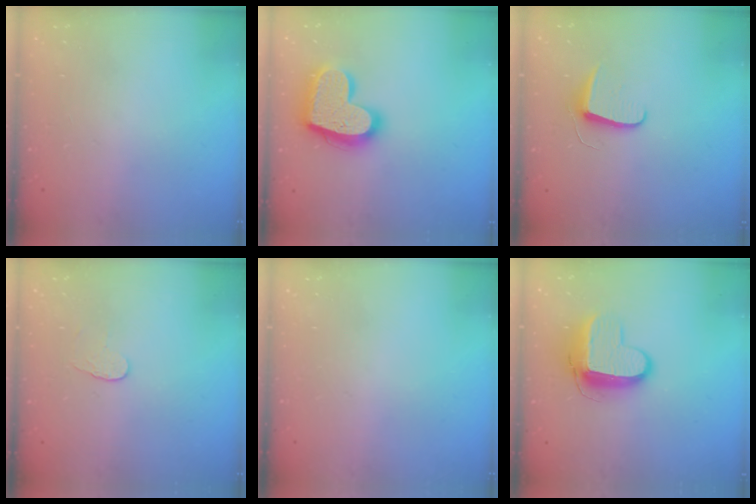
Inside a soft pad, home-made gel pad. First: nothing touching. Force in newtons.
{"total": 20.1, "press": 20.0, "slide": 1.7}
{"total": 7.1, "press": 7.1, "slide": 0.7}
{"total": 3.1, "press": 3.1, "slide": 0.3}
{"total": 0.0}
{"total": 11.1, "press": 11.1, "slide": 1.0}